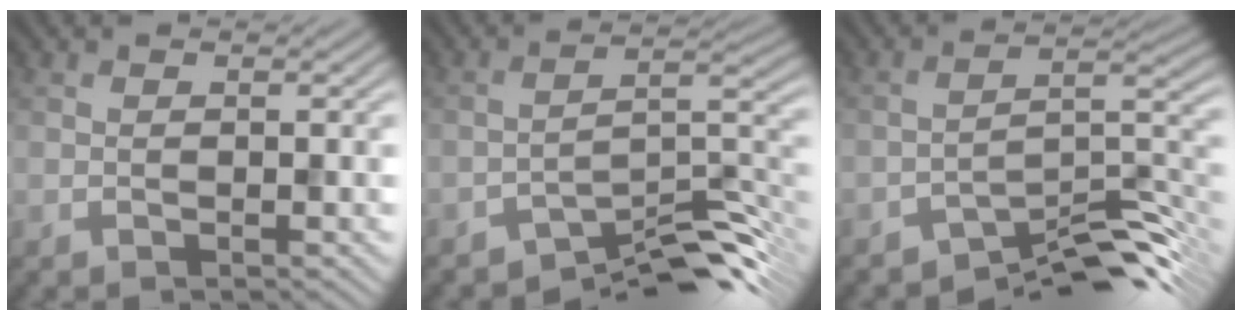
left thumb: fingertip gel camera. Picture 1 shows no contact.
{"total": 8.8, "force": [-7.3, 2.0, 4.5], "torque": [-0.059, 0.009, -0.128]}
{"total": 8.9, "force": [-7.4, 2.0, 4.7], "torque": [-0.062, 0.009, -0.129]}